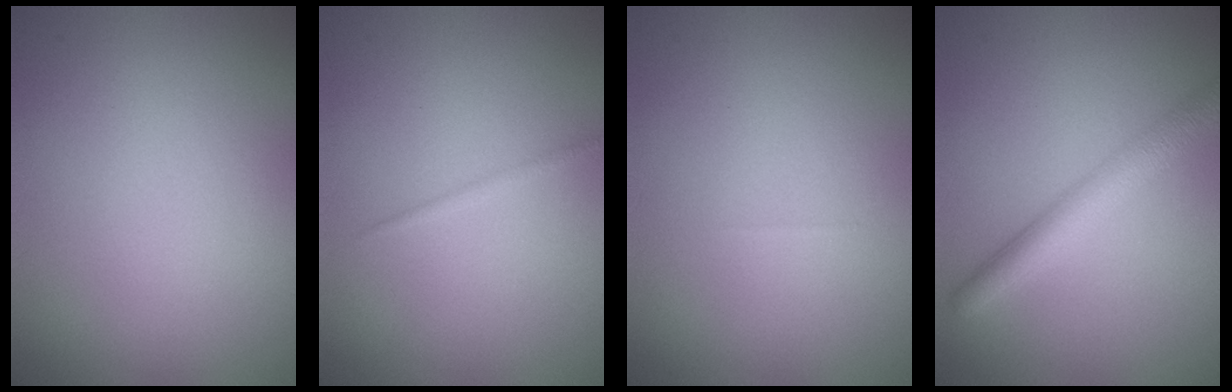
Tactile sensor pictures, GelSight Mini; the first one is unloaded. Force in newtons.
{"total": 0.5, "press": 0.5, "slide": 0.0}
{"total": 0.0}
{"total": 4.1, "press": 4.1, "slide": 0.1}